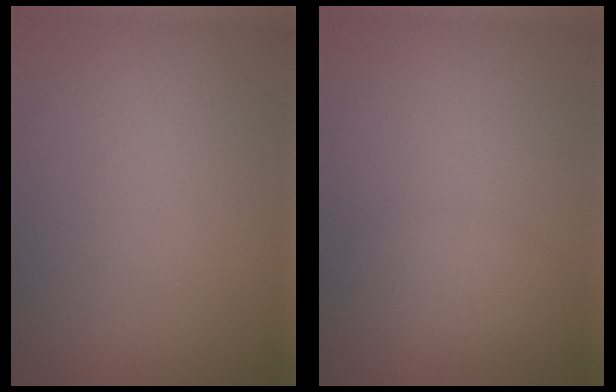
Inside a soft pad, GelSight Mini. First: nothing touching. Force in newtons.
{"total": 1.3, "press": 1.3, "slide": 0.0}